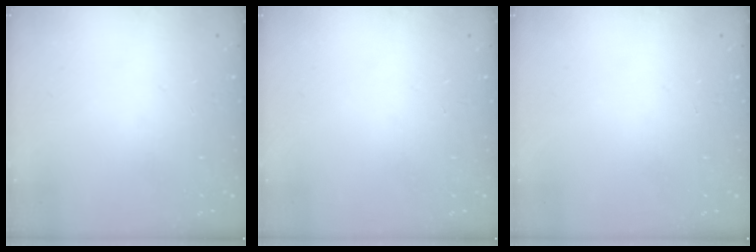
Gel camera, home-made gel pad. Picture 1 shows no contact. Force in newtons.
{"total": 0.0}
{"total": 0.0}